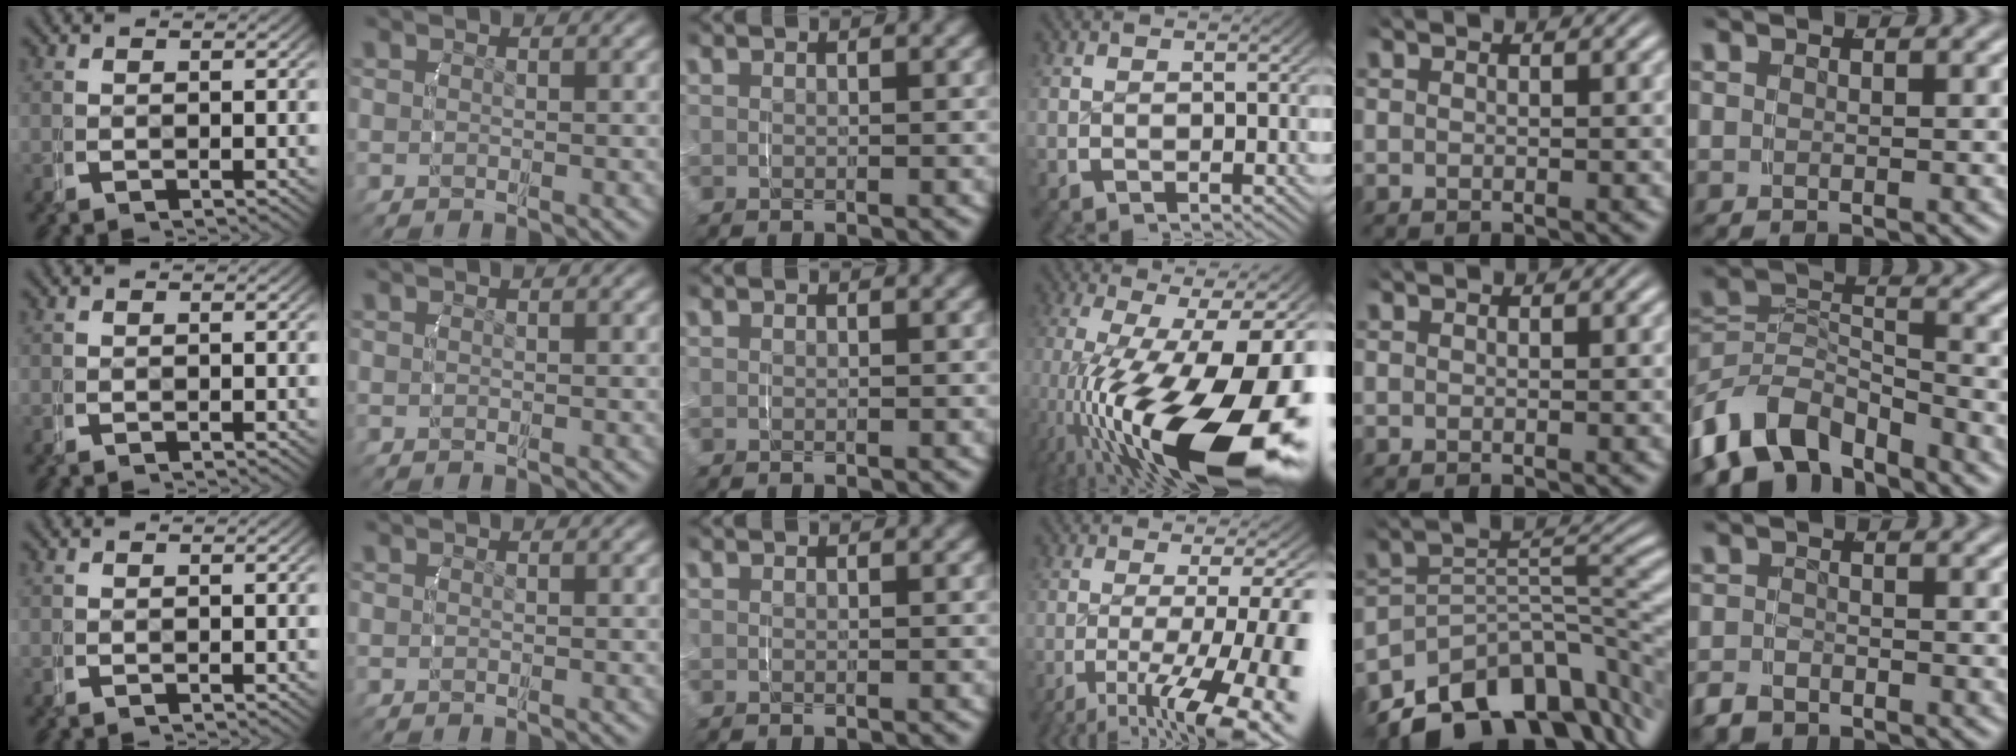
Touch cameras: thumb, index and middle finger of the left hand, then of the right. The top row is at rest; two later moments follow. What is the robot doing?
{"motion": "grasp_and_lifting", "object": "router"}